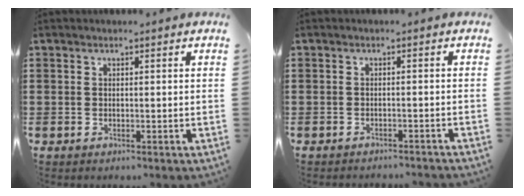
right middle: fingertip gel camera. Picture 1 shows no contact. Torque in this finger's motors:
{"motor_torque": [0.47, 0.45, 0.00, 0.02]}